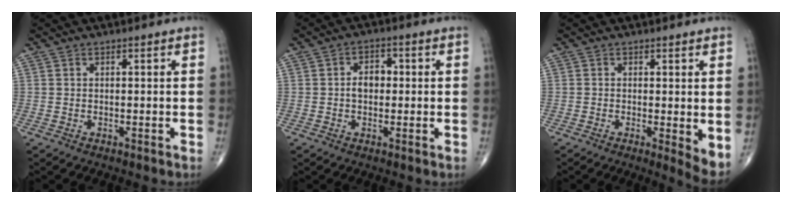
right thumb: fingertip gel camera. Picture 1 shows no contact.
{"total": 4.2, "force": [0.0, 3.0, 3.0], "torque": [-0.037, 0.015, -0.007]}
{"total": 4.2, "force": [0.0, 1.1, 4.1], "torque": [-0.061, -0.013, -0.005]}